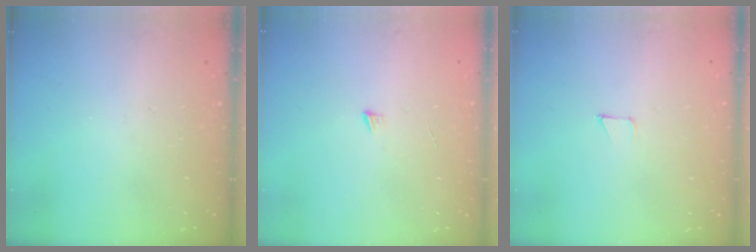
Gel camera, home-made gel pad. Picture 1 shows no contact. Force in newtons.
{"total": 3.0, "press": 3.0, "slide": 0.3}
{"total": 2.8, "press": 2.8, "slide": 0.2}